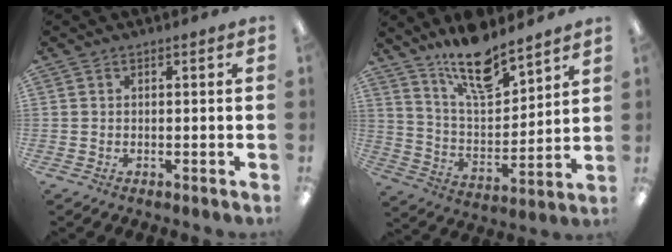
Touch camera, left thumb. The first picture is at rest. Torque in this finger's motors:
{"motor_torque": [2.06, 0.84, 1.50, -1.27, 0.37]}